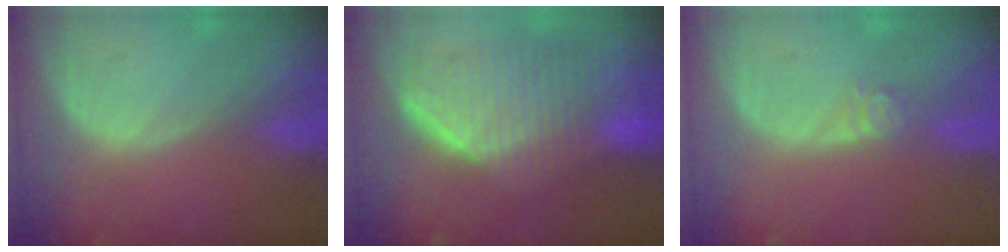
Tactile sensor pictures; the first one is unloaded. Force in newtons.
{"total": 10.0, "press": 9.0, "slide": 4.3}
{"total": 2.7, "press": 2.2, "slide": 1.5}